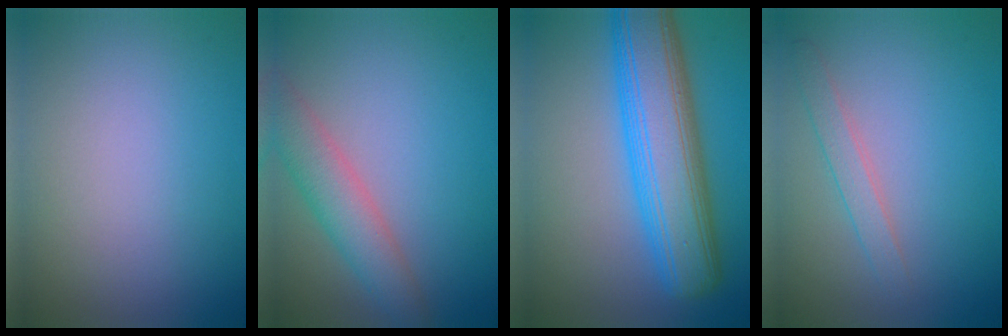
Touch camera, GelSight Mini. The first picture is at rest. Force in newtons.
{"total": 4.3, "press": 4.3, "slide": 0.2}
{"total": 10.3, "press": 10.3, "slide": 0.5}
{"total": 1.8, "press": 1.8, "slide": 0.1}